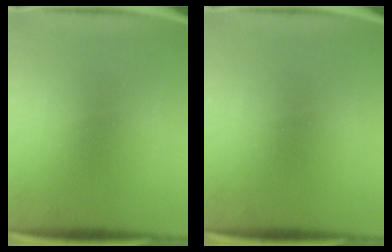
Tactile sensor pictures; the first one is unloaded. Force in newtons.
{"total": 0.0}